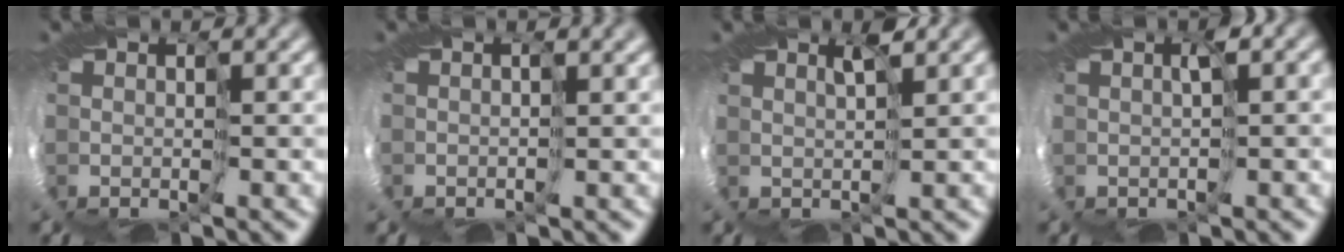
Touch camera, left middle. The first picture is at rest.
{"total": 0.8, "force": [0.2, 0.3, 0.7], "torque": [-0.005, 0.008, 0.003]}
{"total": 1.0, "force": [0.9, -0.4, 0.3], "torque": [-0.008, 0.005, 0.008]}
{"total": 1.6, "force": [0.2, 0.4, 1.6], "torque": [-0.018, 0.008, 0.002]}